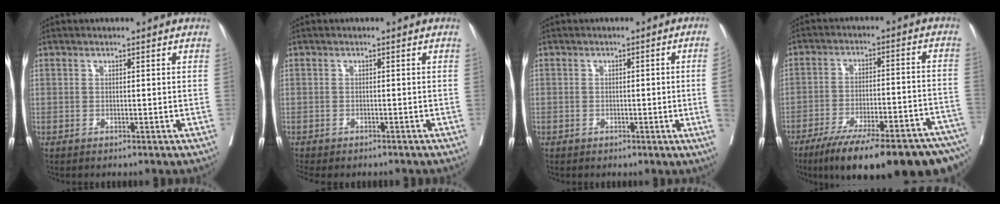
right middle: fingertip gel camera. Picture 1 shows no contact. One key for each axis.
{"total": 5.9, "fx": -5.1, "fy": 2.1, "fz": 2.1, "tx": -0.029, "ty": -0.002, "tz": -0.070}
{"total": 3.8, "fx": -0.8, "fy": -0.4, "fz": 3.7, "tx": -0.050, "ty": 0.002, "tz": -0.011}
{"total": 25.5, "fx": -19.2, "fy": 4.0, "fz": 16.3, "tx": -0.173, "ty": -0.009, "tz": -0.267}